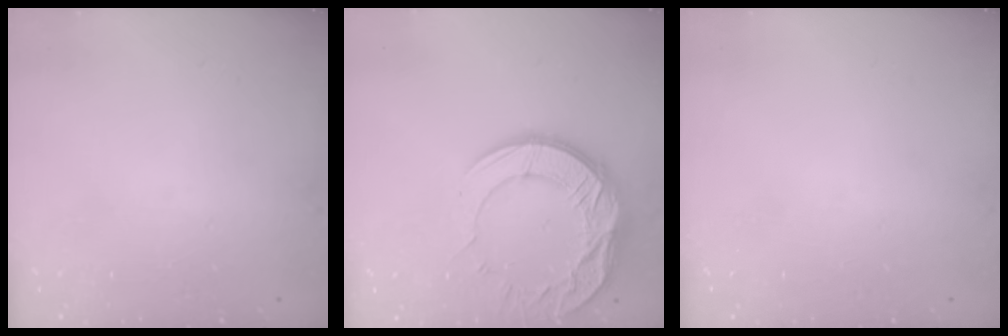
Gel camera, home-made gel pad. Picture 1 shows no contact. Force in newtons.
{"total": 15.6, "press": 15.5, "slide": 1.1}
{"total": 0.0}